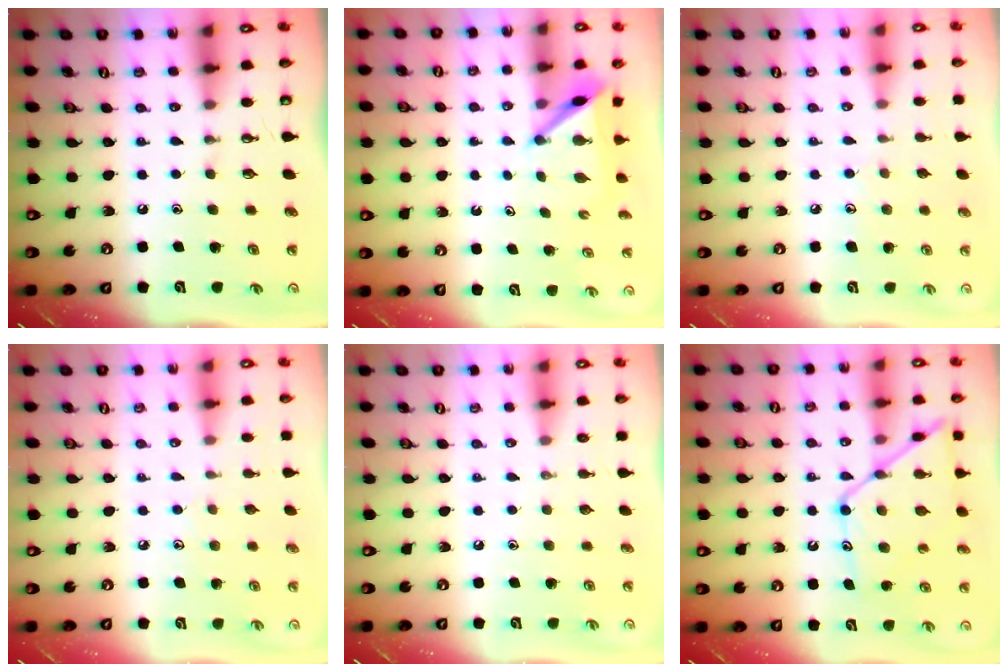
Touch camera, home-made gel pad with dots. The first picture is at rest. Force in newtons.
{"total": 5.7, "press": 5.7, "slide": 0.3}
{"total": 5.1, "press": 5.1, "slide": 0.5}
{"total": 3.6, "press": 3.6, "slide": 0.4}
{"total": 0.0}
{"total": 15.2, "press": 15.1, "slide": 1.3}